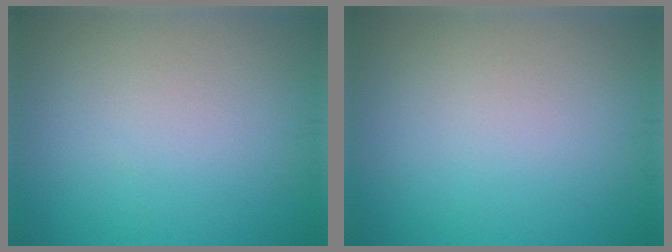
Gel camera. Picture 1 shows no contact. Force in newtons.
{"total": 0.0}